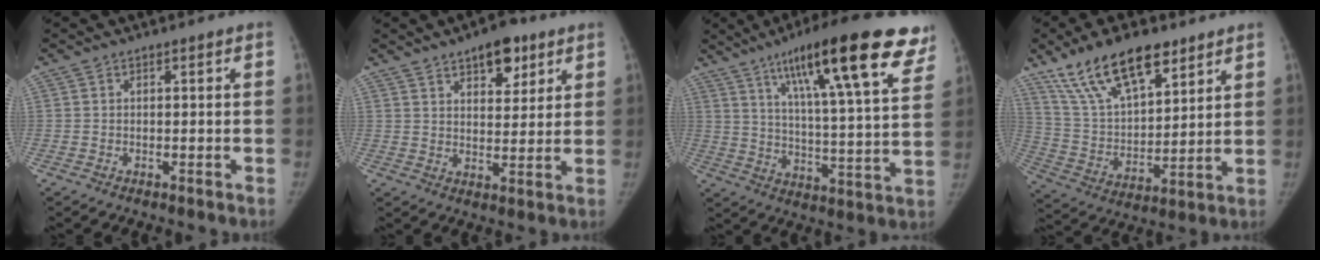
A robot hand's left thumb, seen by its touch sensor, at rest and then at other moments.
{"total": 8.9, "force": [5.4, 4.3, 5.6], "torque": [-0.052, -0.026, 0.079]}
{"total": 26.2, "force": [15.2, 5.2, 20.7], "torque": [-0.292, -0.032, 0.226]}
{"total": 18.7, "force": [12.4, 8.0, 11.5], "torque": [-0.171, -0.046, 0.236]}